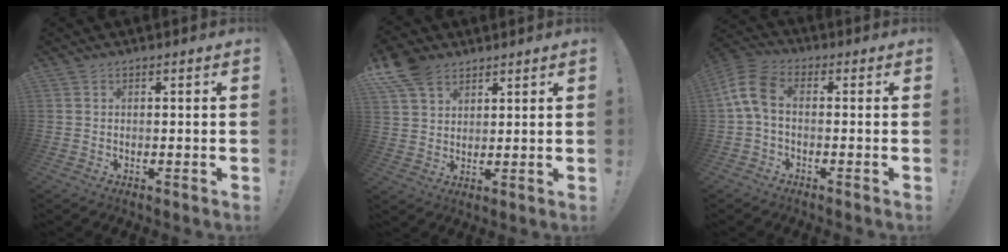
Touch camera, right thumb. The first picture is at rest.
{"total": 8.9, "force": [6.0, 5.6, 3.4], "torque": [-0.065, -0.029, 0.120]}
{"total": 9.0, "force": [0.8, 5.4, 7.1], "torque": [-0.152, 0.006, 0.021]}